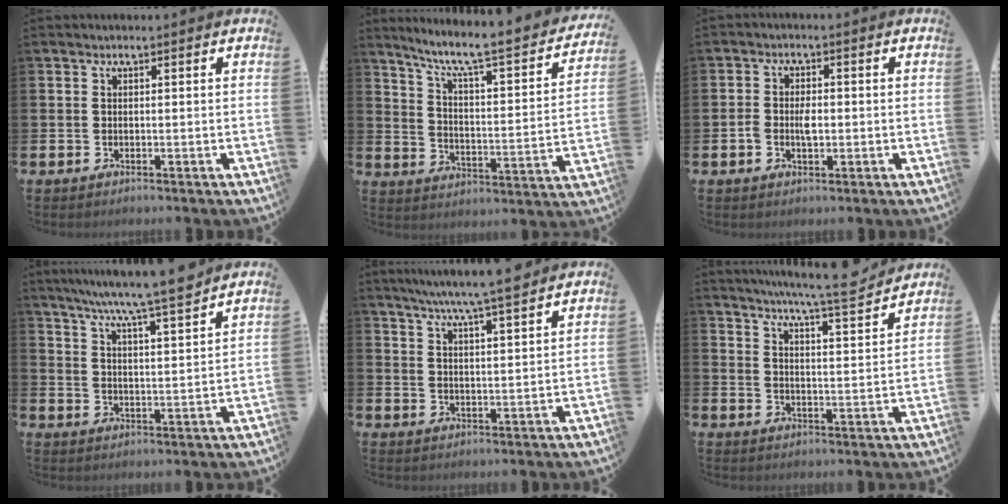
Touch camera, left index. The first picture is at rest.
{"total": 7.0, "force": [6.0, 0.9, 3.6], "torque": [-0.094, -0.048, 0.092]}
{"total": 2.9, "force": [-0.5, 1.8, 2.2], "torque": [-0.028, -0.001, -0.013]}
{"total": 7.7, "force": [7.1, -0.4, 2.8], "torque": [-0.072, -0.048, 0.122]}
{"total": 7.0, "force": [6.4, -0.3, 2.6], "torque": [-0.064, -0.033, 0.112]}
{"total": 7.5, "force": [7.0, -0.1, 2.7], "torque": [-0.053, -0.050, 0.117]}